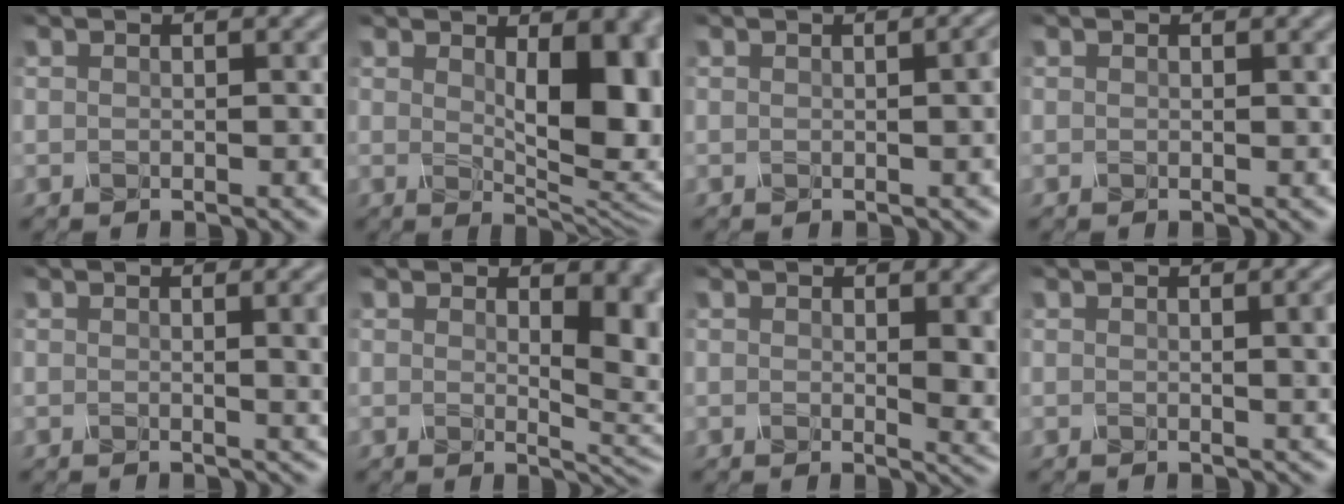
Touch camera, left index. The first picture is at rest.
{"total": 9.3, "force": [1.3, 3.7, 8.5], "torque": [-0.094, 0.000, 0.022]}
{"total": 3.2, "force": [0.3, 1.2, 2.9], "torque": [-0.017, 0.015, 0.002]}
{"total": 0.0}
{"total": 4.9, "force": [0.5, 1.8, 4.5], "torque": [-0.027, 0.006, 0.006]}
{"total": 5.7, "force": [1.1, 2.4, 5.1], "torque": [-0.046, -0.005, 0.024]}
{"total": 4.0, "force": [0.7, 1.2, 3.8], "torque": [-0.043, -0.008, 0.018]}
{"total": 4.7, "force": [0.6, 1.8, 4.3], "torque": [-0.023, 0.009, 0.008]}